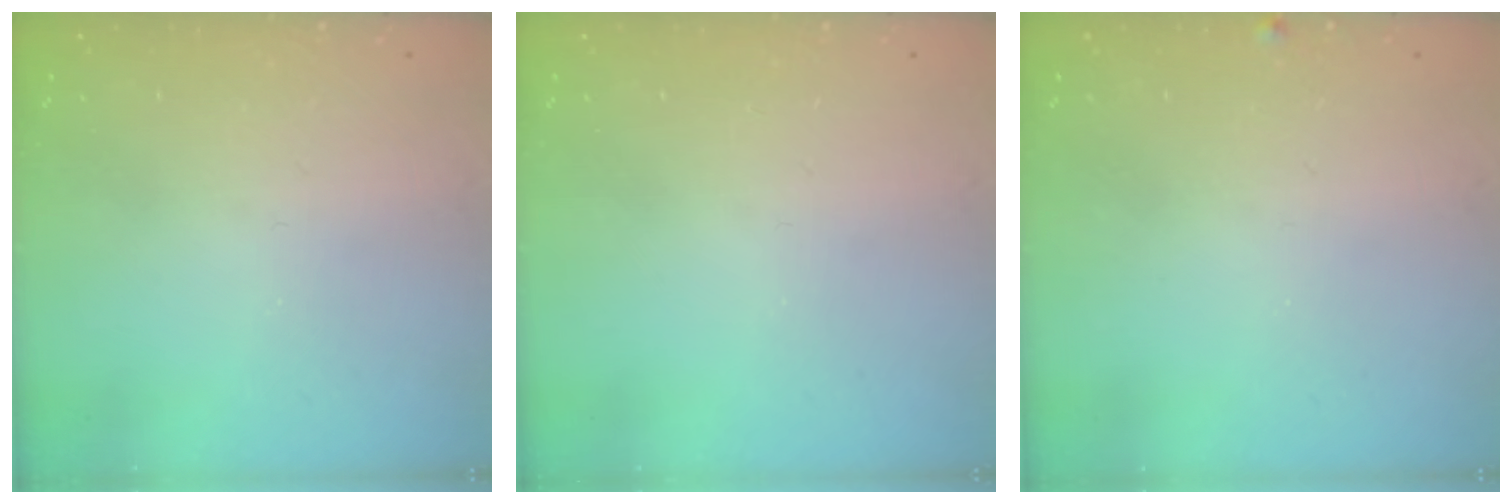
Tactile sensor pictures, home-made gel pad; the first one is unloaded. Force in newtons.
{"total": 0.0}
{"total": 3.2, "press": 3.2, "slide": 0.4}